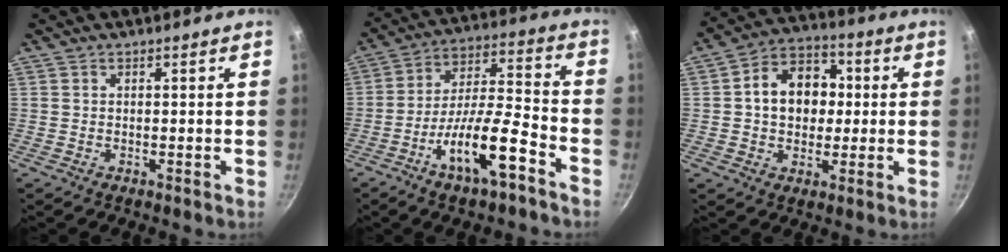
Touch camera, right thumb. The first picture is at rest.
{"total": 14.5, "force": [-7.7, 3.9, 11.7], "torque": [-0.196, 0.052, -0.137]}
{"total": 12.7, "force": [1.1, 9.8, 8.1], "torque": [-0.088, 0.021, 0.005]}